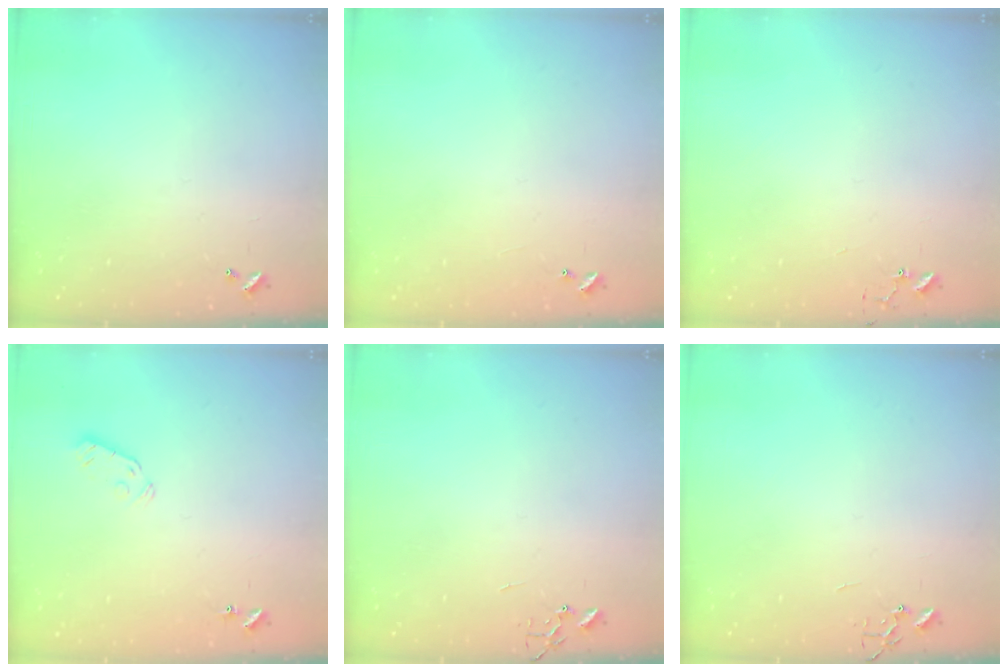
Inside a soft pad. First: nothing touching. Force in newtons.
{"total": 4.7, "press": 4.7, "slide": 0.4}
{"total": 3.1, "press": 3.1, "slide": 0.3}
{"total": 3.8, "press": 3.7, "slide": 0.8}
{"total": 0.0}
{"total": 0.0}